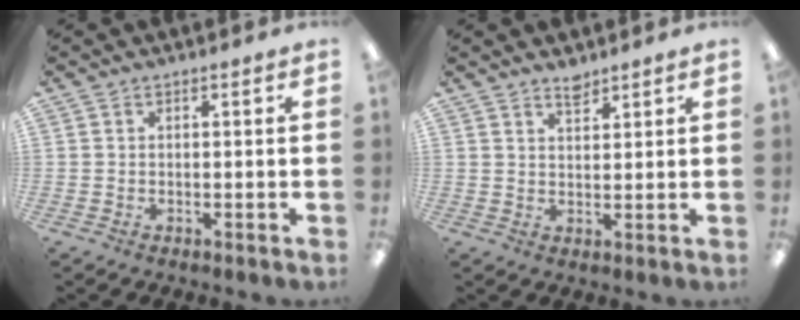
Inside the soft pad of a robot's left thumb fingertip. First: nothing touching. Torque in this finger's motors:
{"motor_torque": [-0.11, 0.12, -0.14, -0.20, 0.04]}